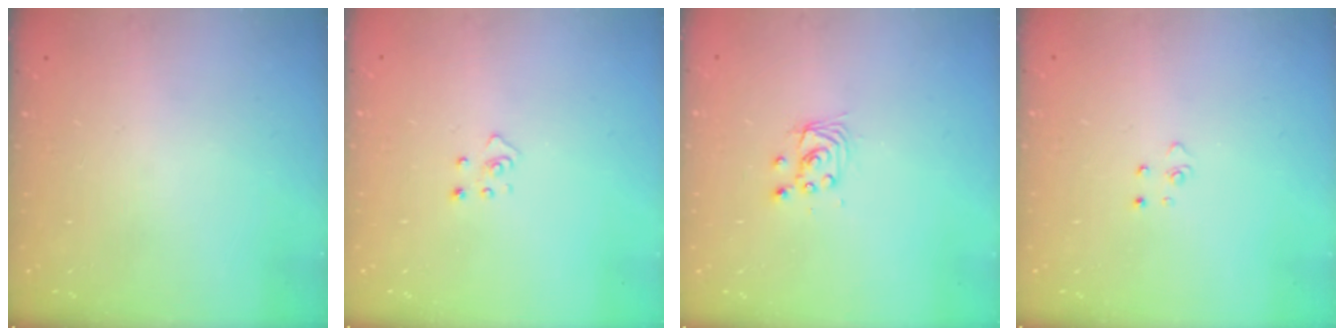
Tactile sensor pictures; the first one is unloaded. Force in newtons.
{"total": 2.5, "press": 2.4, "slide": 0.3}
{"total": 3.2, "press": 3.2, "slide": 0.2}
{"total": 2.8, "press": 2.8, "slide": 0.3}